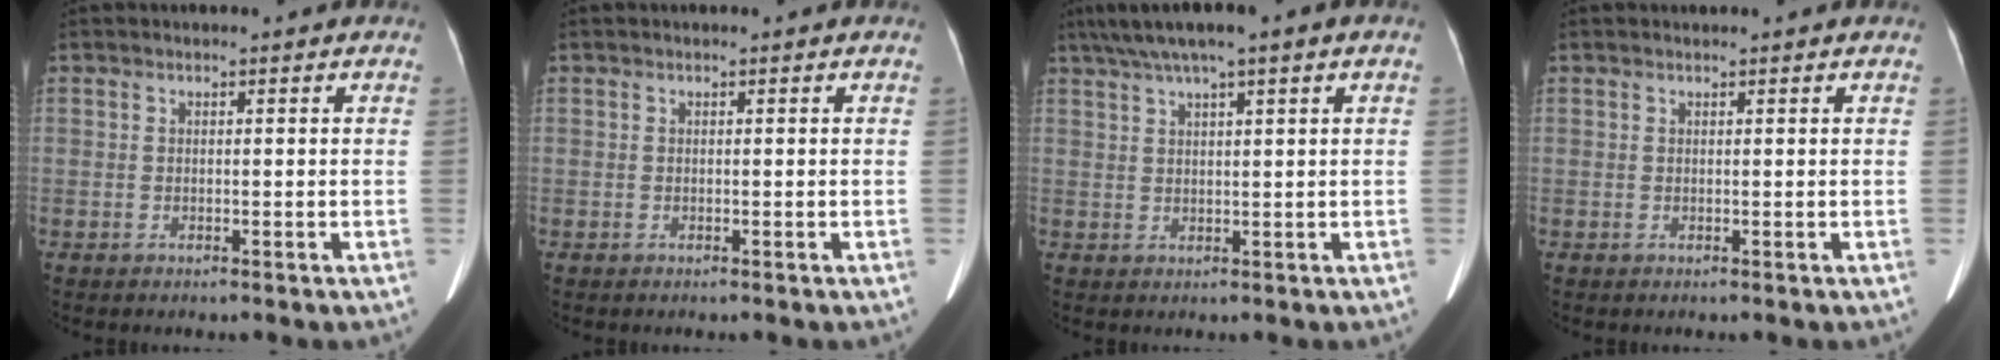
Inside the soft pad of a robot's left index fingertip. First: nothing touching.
{"total": 0.0}
{"total": 7.5, "force": [4.7, 0.7, 5.8], "torque": [-0.104, 0.039, 0.078]}
{"total": 0.0}